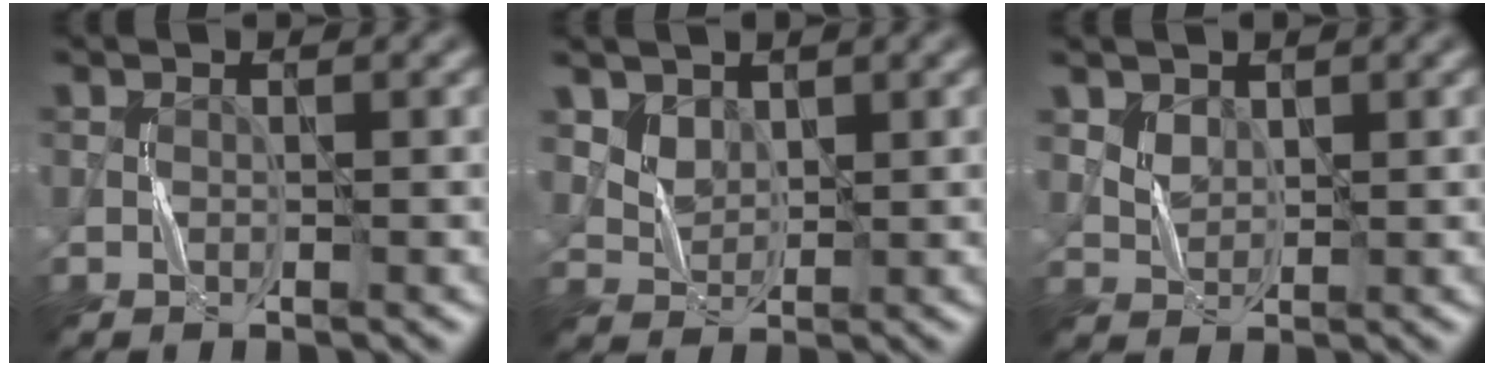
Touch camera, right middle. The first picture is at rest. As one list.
[{"total": 2.6, "force": [1.6, 1.8, 1.0], "torque": [-0.033, -0.015, 0.049]}, {"total": 2.0, "force": [1.2, 1.4, 0.8], "torque": [-0.026, -0.008, 0.035]}]